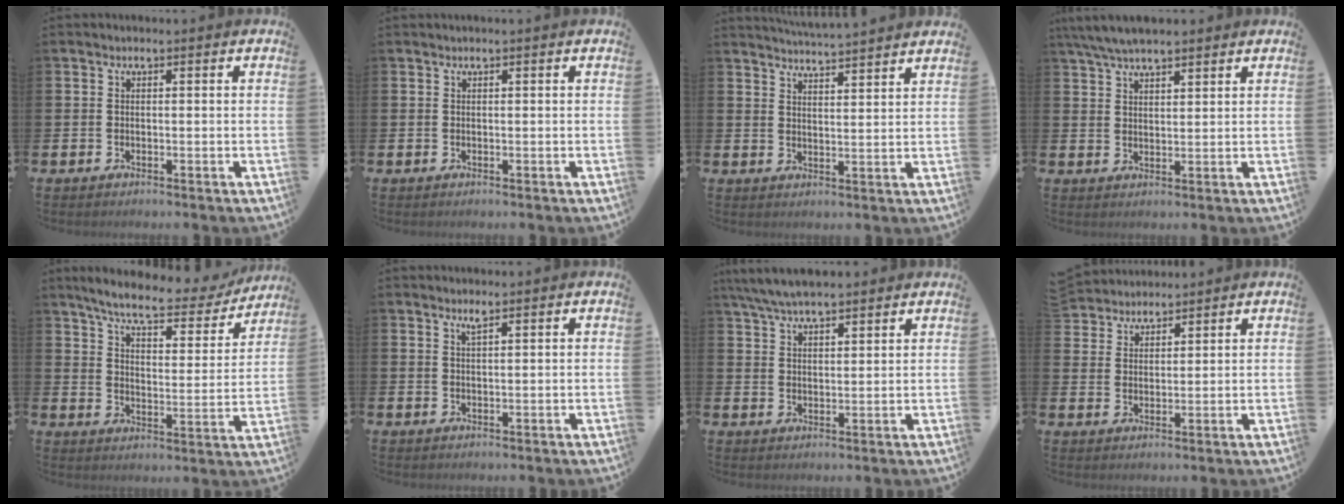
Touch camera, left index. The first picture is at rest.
{"total": 0.0}
{"total": 4.7, "force": [4.7, -0.5, 0.2], "torque": [-0.017, -0.031, 0.083]}
{"total": 5.4, "force": [4.9, 1.0, 2.0], "torque": [-0.060, -0.006, 0.094]}
{"total": 7.7, "force": [6.8, 1.2, 3.4], "torque": [-0.091, -0.042, 0.112]}
{"total": 1.4, "force": [1.1, 0.1, 0.8], "torque": [-0.014, 0.000, 0.019]}
{"total": 6.0, "force": [5.6, 0.9, 1.9], "torque": [-0.060, -0.011, 0.106]}
{"total": 4.0, "force": [3.9, 0.8, -0.7], "torque": [-0.009, -0.018, 0.074]}